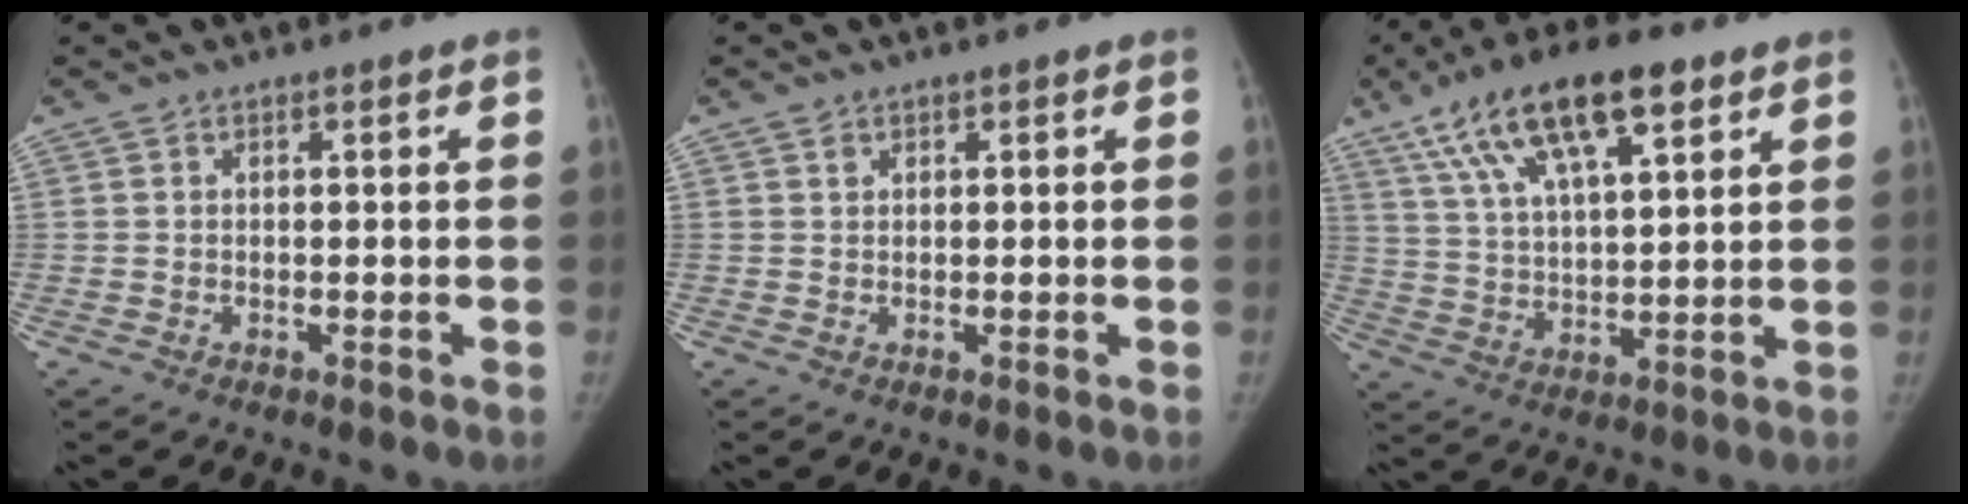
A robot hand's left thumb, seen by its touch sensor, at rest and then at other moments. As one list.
[{"total": 0.9, "force": [0.4, 0.7, 0.2], "torque": [0.003, -0.001, 0.009]}, {"total": 17.6, "force": [9.7, 6.3, 13.3], "torque": [-0.216, -0.009, 0.174]}]